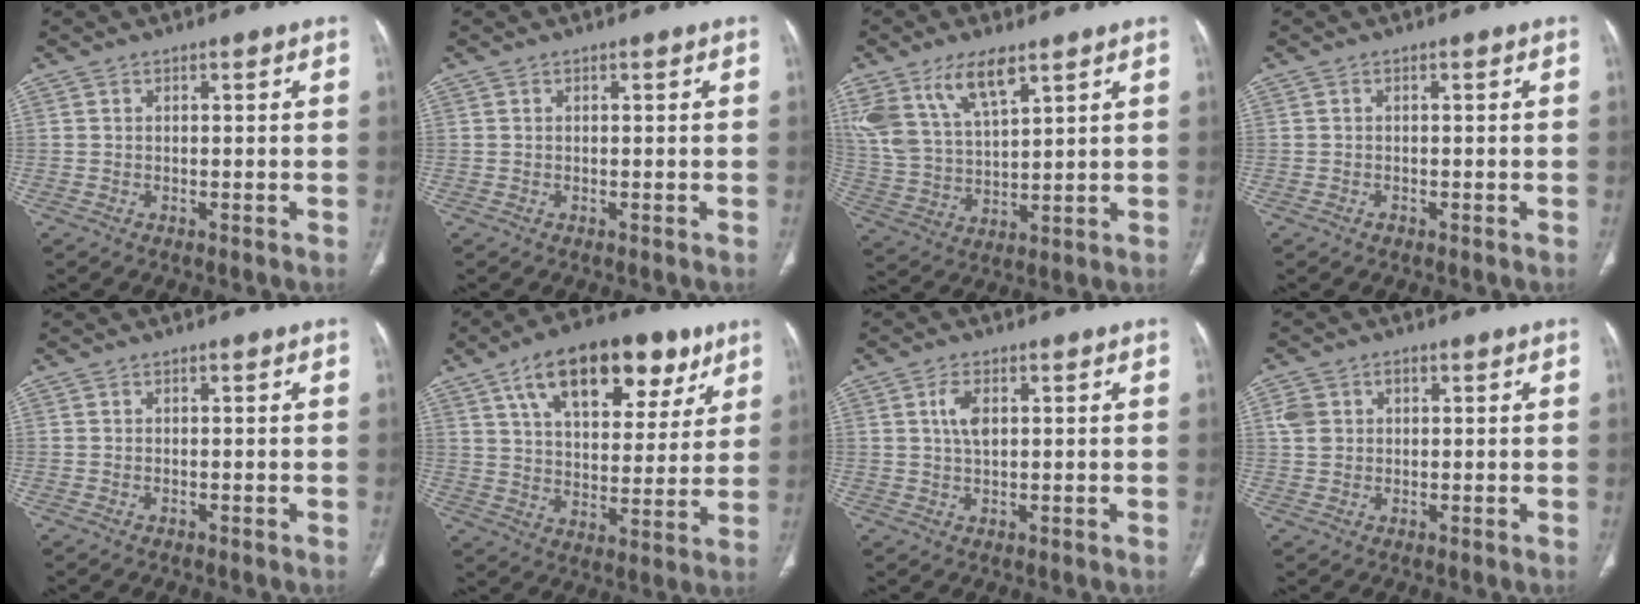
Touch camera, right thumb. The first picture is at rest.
{"total": 0.0}
{"total": 13.1, "force": [7.9, 5.5, 8.9], "torque": [-0.171, -0.023, 0.166]}
{"total": 0.6, "force": [-0.4, 0.4, 0.2], "torque": [-0.002, 0.001, -0.007]}
{"total": 0.0}
{"total": 22.6, "force": [11.9, 11.8, 15.3], "torque": [-0.200, -0.010, 0.191]}
{"total": 4.0, "force": [1.1, 2.1, 3.3], "torque": [-0.064, 0.000, 0.021]}
{"total": 4.3, "force": [1.1, 3.6, 2.1], "torque": [-0.032, 0.006, 0.022]}